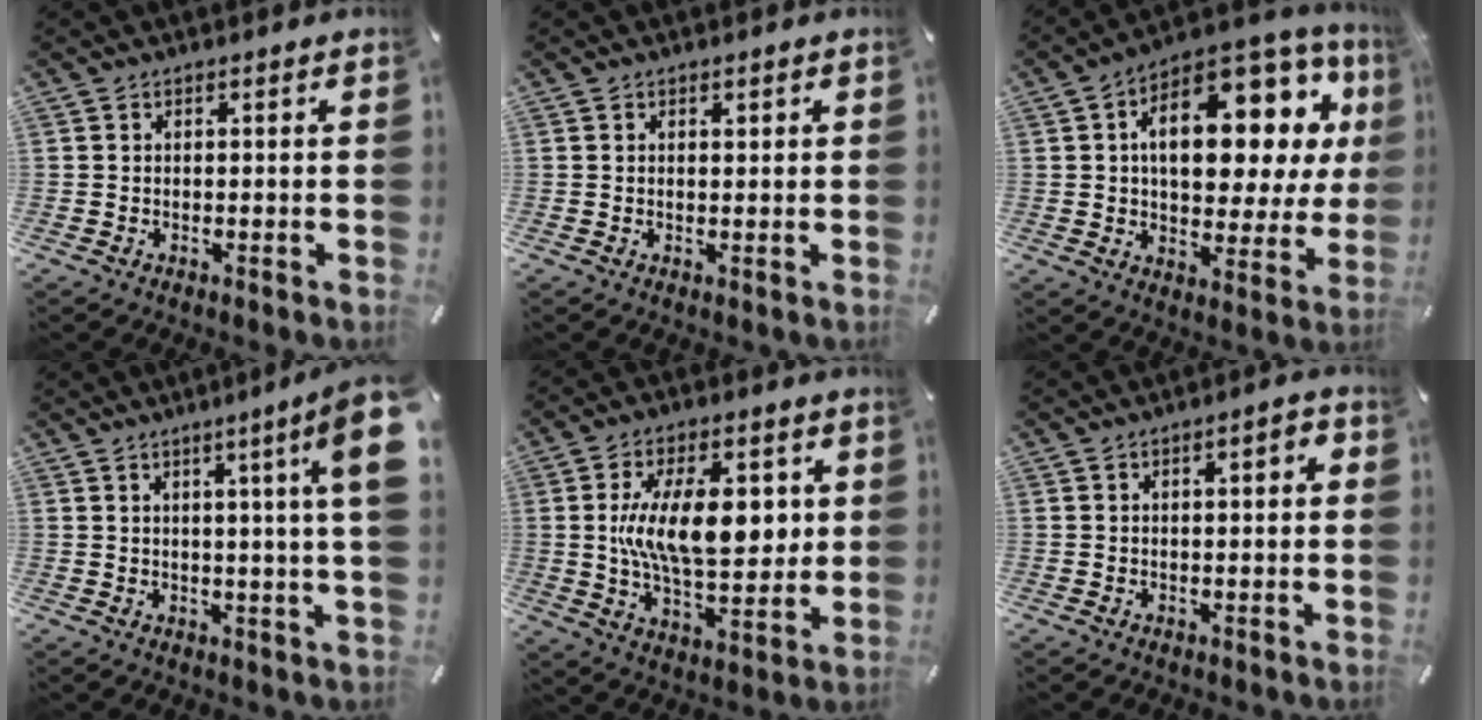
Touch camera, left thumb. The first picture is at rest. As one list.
[{"total": 0.7, "force": [0.3, 0.5, 0.4], "torque": [-0.001, -0.001, 0.004]}, {"total": 19.7, "force": [6.5, 11.1, 14.9], "torque": [-0.211, -0.043, 0.102]}, {"total": 10.6, "force": [3.9, -0.4, 9.9], "torque": [-0.153, -0.027, 0.058]}, {"total": 16.7, "force": [2.7, 8.3, 14.3], "torque": [-0.265, -0.003, 0.040]}, {"total": 3.0, "force": [0.3, 1.2, 2.7], "torque": [-0.035, 0.002, 0.000]}]